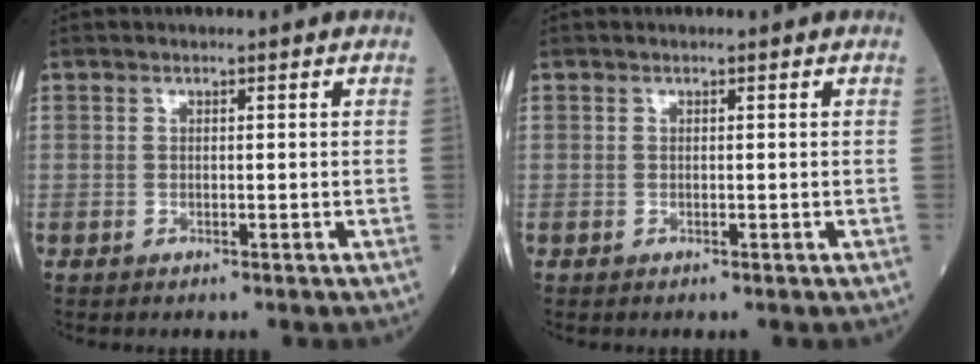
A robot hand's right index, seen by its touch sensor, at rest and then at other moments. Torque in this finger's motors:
{"motor_torque": [0.00, 0.00, 0.00, 0.00]}